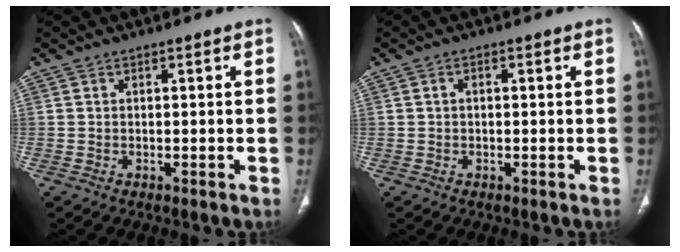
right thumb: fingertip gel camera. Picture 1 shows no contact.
{"total": 1.0, "force": [0.1, 0.7, 0.8], "torque": [-0.012, 0.005, -0.001]}